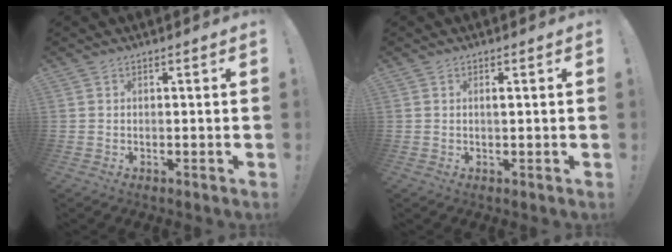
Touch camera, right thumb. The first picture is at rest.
{"total": 0.8, "force": [0.0, 0.0, 0.8], "torque": [-0.013, 0.000, -0.001]}